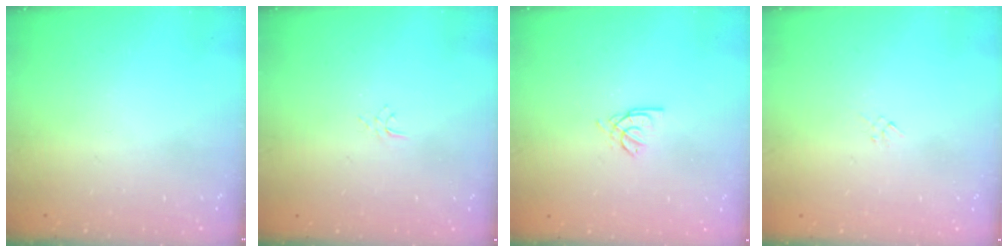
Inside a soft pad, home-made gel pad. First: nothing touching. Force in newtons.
{"total": 2.9, "press": 2.9, "slide": 0.3}
{"total": 2.2, "press": 2.2, "slide": 0.6}
{"total": 1.3, "press": 1.3, "slide": 0.4}